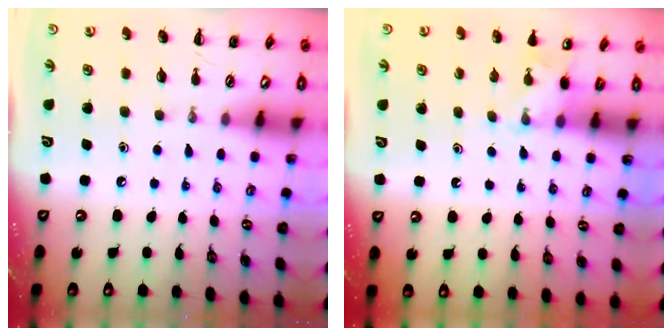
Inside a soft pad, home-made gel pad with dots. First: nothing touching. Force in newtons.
{"total": 4.9, "press": 4.8, "slide": 1.0}